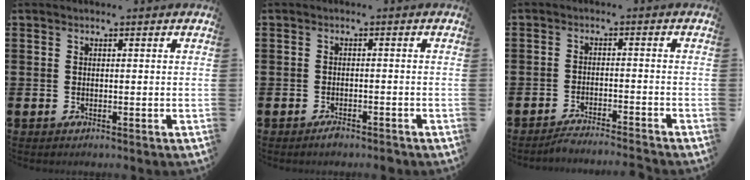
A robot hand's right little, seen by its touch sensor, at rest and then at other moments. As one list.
[{"total": 1.4, "force": [-1.2, 0.3, 0.6], "torque": [-0.013, 0.001, -0.024]}, {"total": 2.6, "force": [-2.5, -0.3, 0.5], "torque": [-0.008, 0.004, -0.051]}]